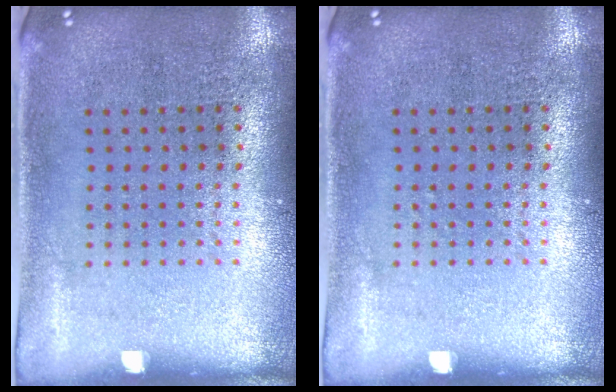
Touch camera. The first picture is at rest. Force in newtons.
{"total": 0.0}